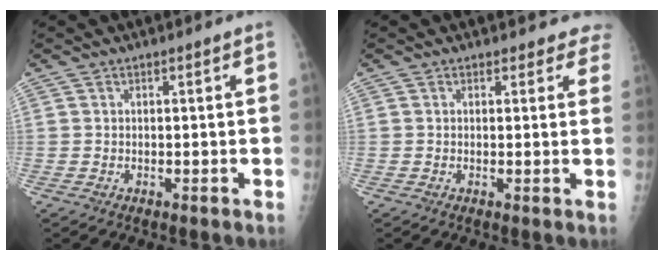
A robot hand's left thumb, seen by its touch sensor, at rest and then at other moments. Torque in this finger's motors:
{"motor_torque": [-0.29, 0.22, -0.18, -0.23, 0.00]}